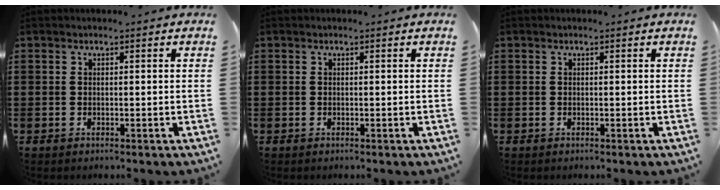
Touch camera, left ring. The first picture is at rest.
{"total": 0.0}
{"total": 0.0}